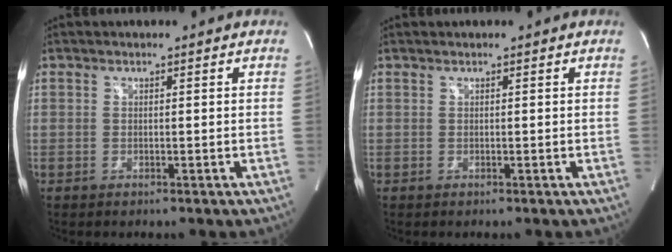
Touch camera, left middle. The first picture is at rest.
{"total": 0.0}